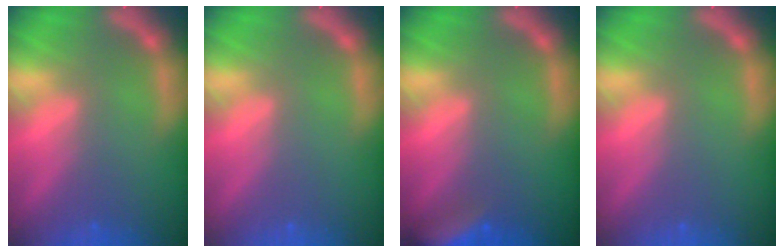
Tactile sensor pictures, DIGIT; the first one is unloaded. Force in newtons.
{"total": 0.0}
{"total": 6.0}
{"total": 0.0}